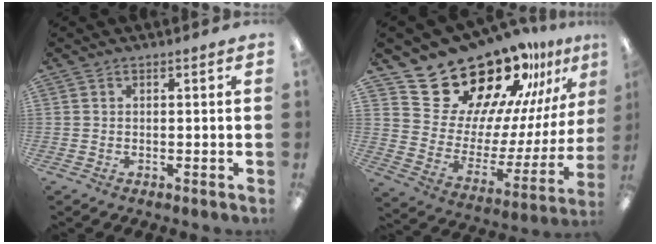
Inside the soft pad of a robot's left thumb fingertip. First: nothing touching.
{"total": 24.1, "force": [20.6, 10.0, 7.5], "torque": [-0.116, -0.158, 0.374]}